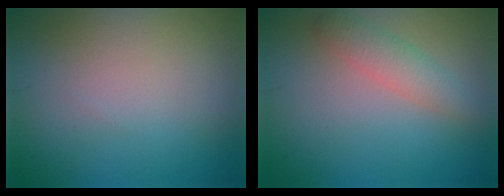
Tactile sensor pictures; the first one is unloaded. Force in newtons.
{"total": 2.5, "press": 2.5, "slide": 0.2}